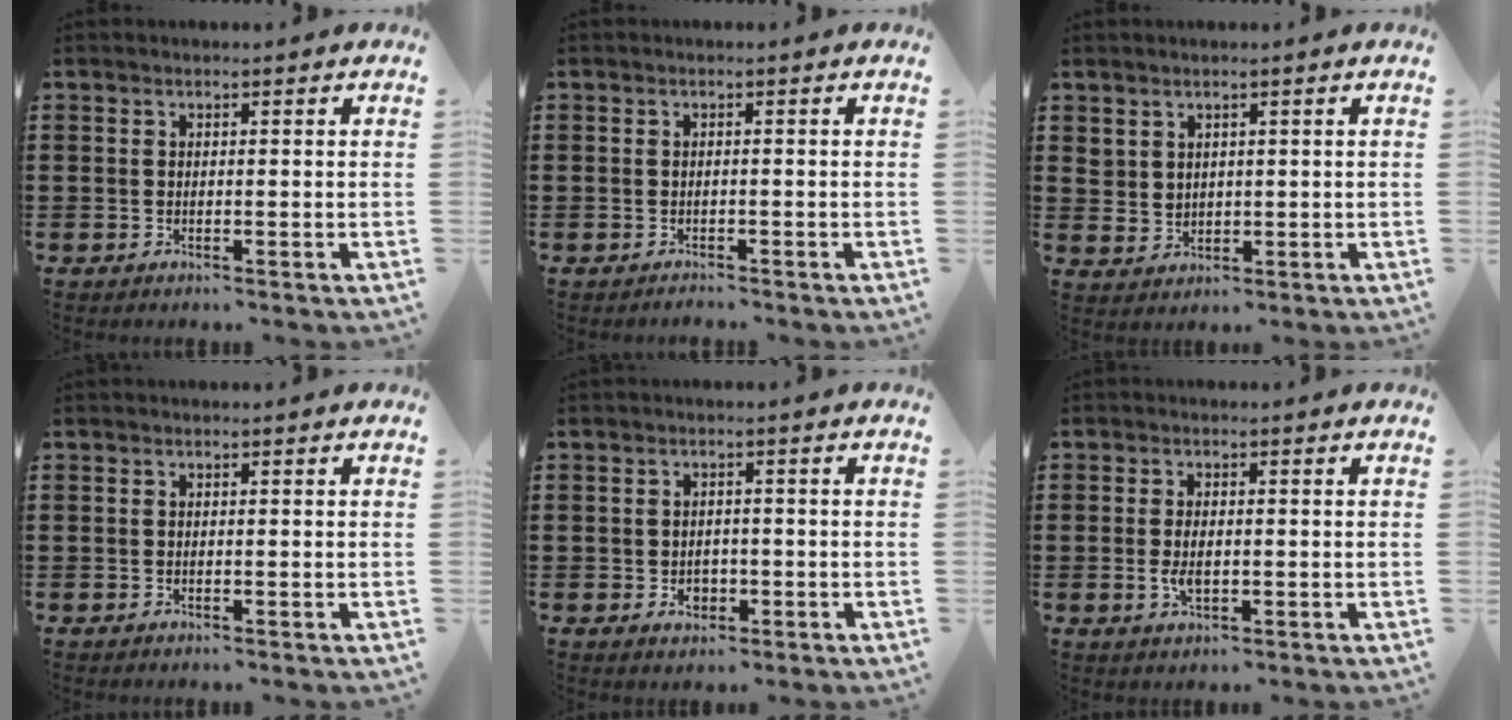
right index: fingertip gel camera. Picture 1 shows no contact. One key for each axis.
{"total": 0.6, "fx": -0.6, "fy": 0.1, "fz": 0.1, "tx": -0.004, "ty": -0.001, "tz": -0.014}
{"total": 2.4, "fx": 1.7, "fy": 1.7, "fz": 0.4, "tx": -0.018, "ty": 0.006, "tz": 0.034}
{"total": 0.0}
{"total": 2.2, "fx": -0.7, "fy": 1.5, "fz": 1.3, "tx": -0.030, "ty": -0.001, "tz": -0.014}
{"total": 3.2, "fx": -0.4, "fy": 1.4, "fz": 2.9, "tx": -0.062, "ty": -0.004, "tz": -0.008}